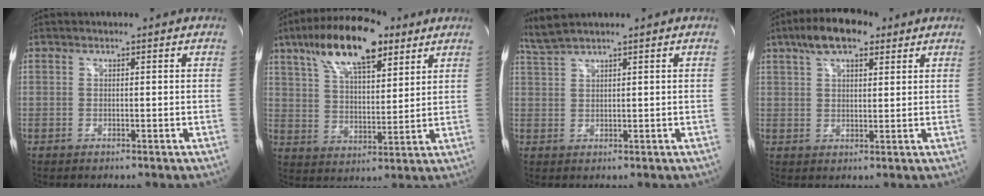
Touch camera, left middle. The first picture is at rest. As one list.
[{"total": 16.0, "force": [9.6, 5.4, 11.7], "torque": [-0.217, 0.030, 0.171]}, {"total": 3.4, "force": [3.1, -0.7, 1.3], "torque": [-0.042, 0.013, 0.072]}, {"total": 8.8, "force": [5.5, 3.3, 6.1], "torque": [-0.113, 0.024, 0.092]}]